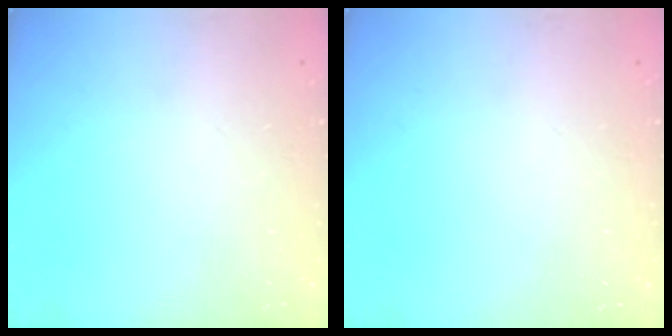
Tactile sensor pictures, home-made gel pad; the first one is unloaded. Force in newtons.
{"total": 0.0}